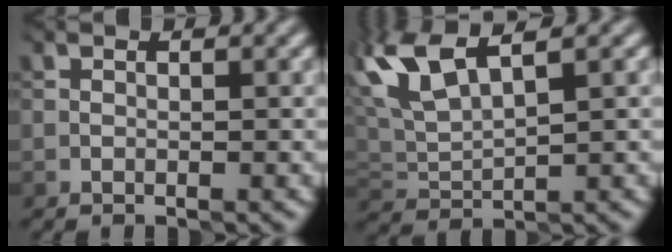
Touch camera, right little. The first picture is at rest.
{"total": 6.2, "force": [4.0, 1.9, 4.4], "torque": [-0.104, 0.021, 0.081]}